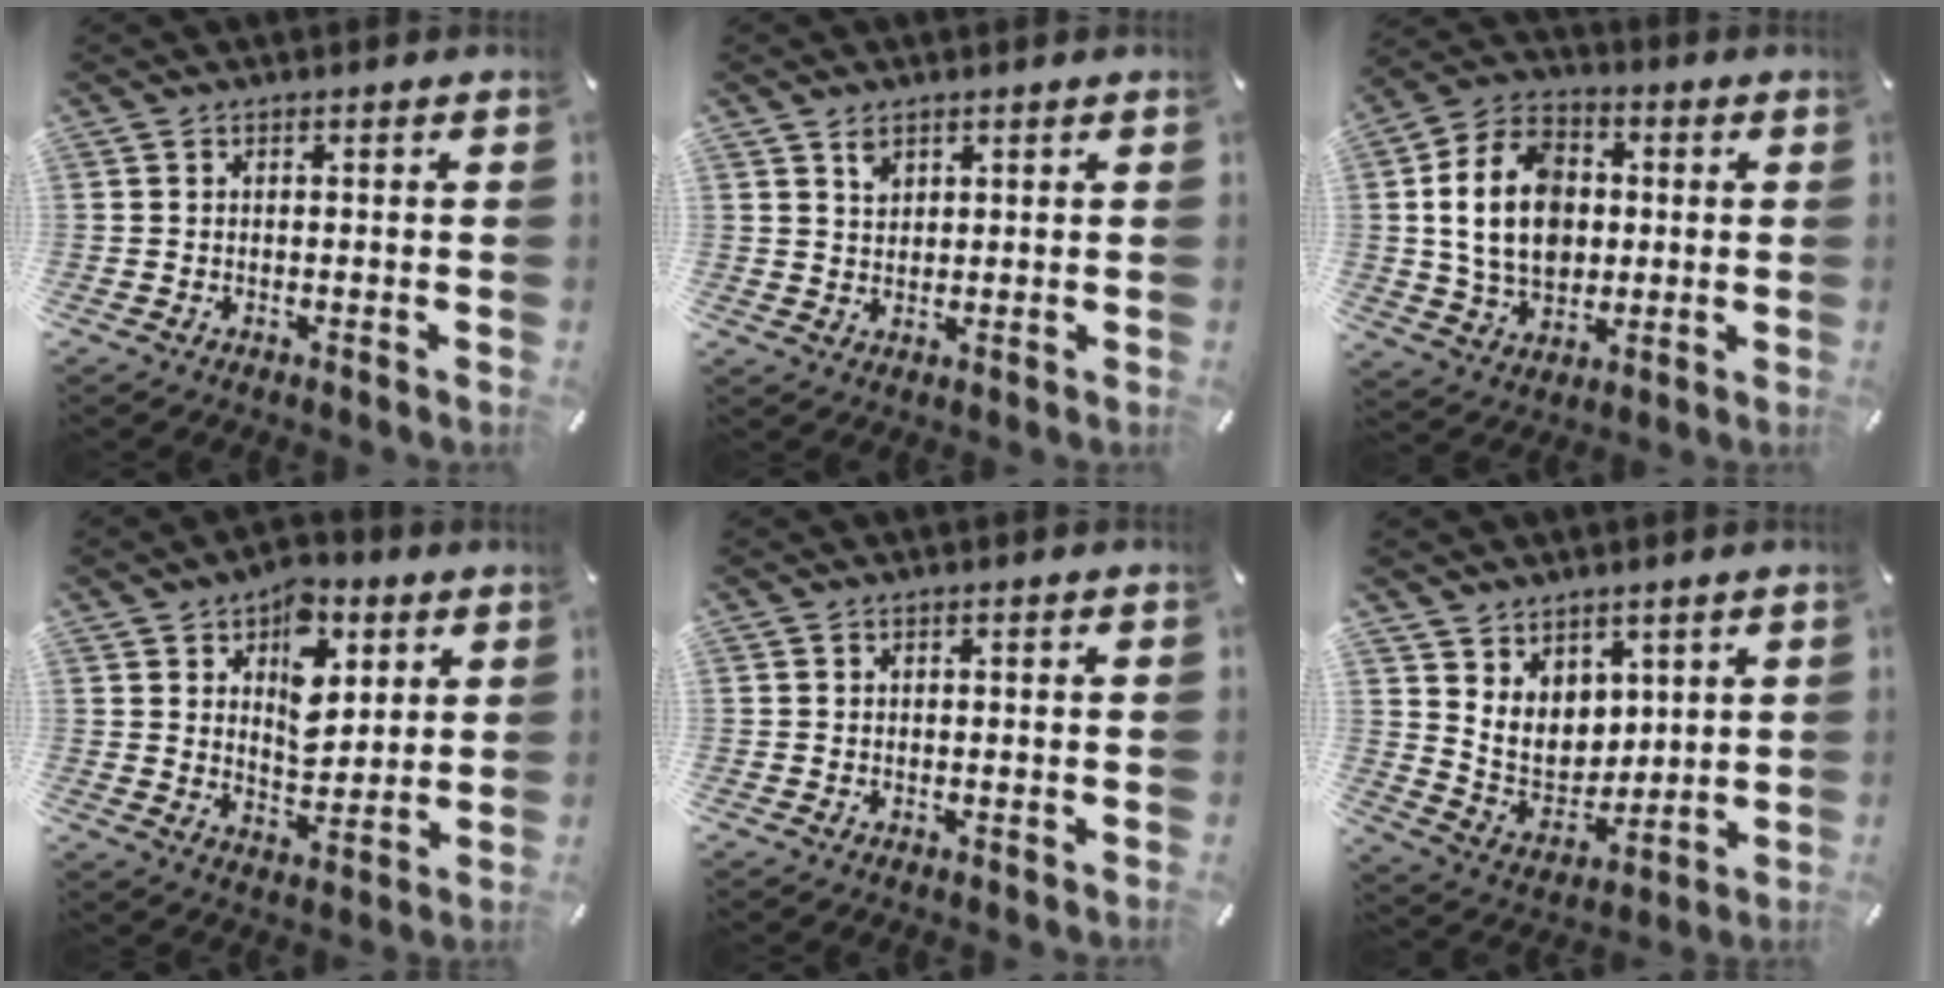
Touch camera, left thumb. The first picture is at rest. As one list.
[{"total": 2.9, "force": [1.9, 2.0, 1.0], "torque": [-0.005, -0.006, 0.033]}, {"total": 15.6, "force": [0.7, 12.0, 9.9], "torque": [-0.223, 0.017, 0.011]}, {"total": 12.0, "force": [5.4, 8.1, 7.0], "torque": [-0.092, -0.019, 0.093]}, {"total": 0.0}, {"total": 8.7, "force": [4.8, 7.0, 1.6], "torque": [-0.040, -0.046, 0.099]}]